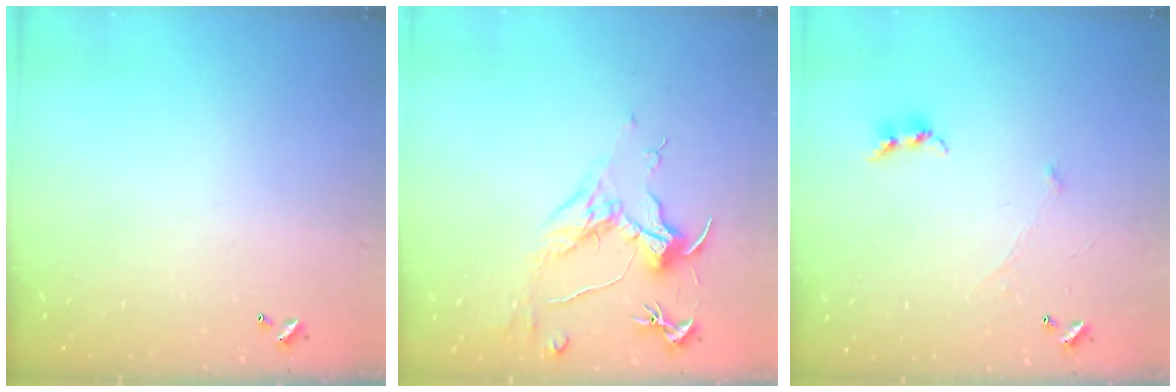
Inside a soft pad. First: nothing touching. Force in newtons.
{"total": 1.6, "press": 1.3, "slide": 0.8}
{"total": 0.8, "press": 0.6, "slide": 0.5}